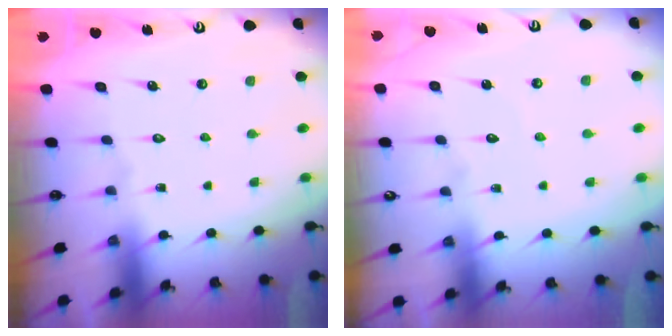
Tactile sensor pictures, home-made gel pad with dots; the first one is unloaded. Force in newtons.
{"total": 2.9, "press": 2.9, "slide": 0.2}